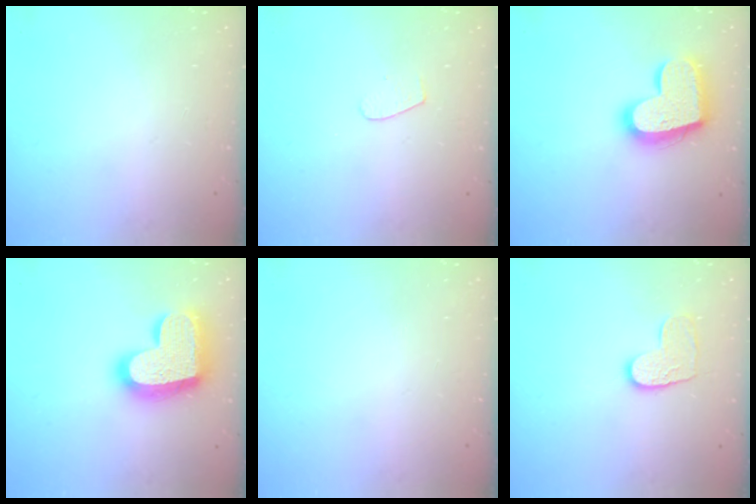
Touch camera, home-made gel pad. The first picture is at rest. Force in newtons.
{"total": 4.0, "press": 4.0, "slide": 0.4}
{"total": 18.0, "press": 18.0, "slide": 1.1}
{"total": 20.8, "press": 20.7, "slide": 1.5}
{"total": 0.0}
{"total": 8.2, "press": 8.2, "slide": 0.5}